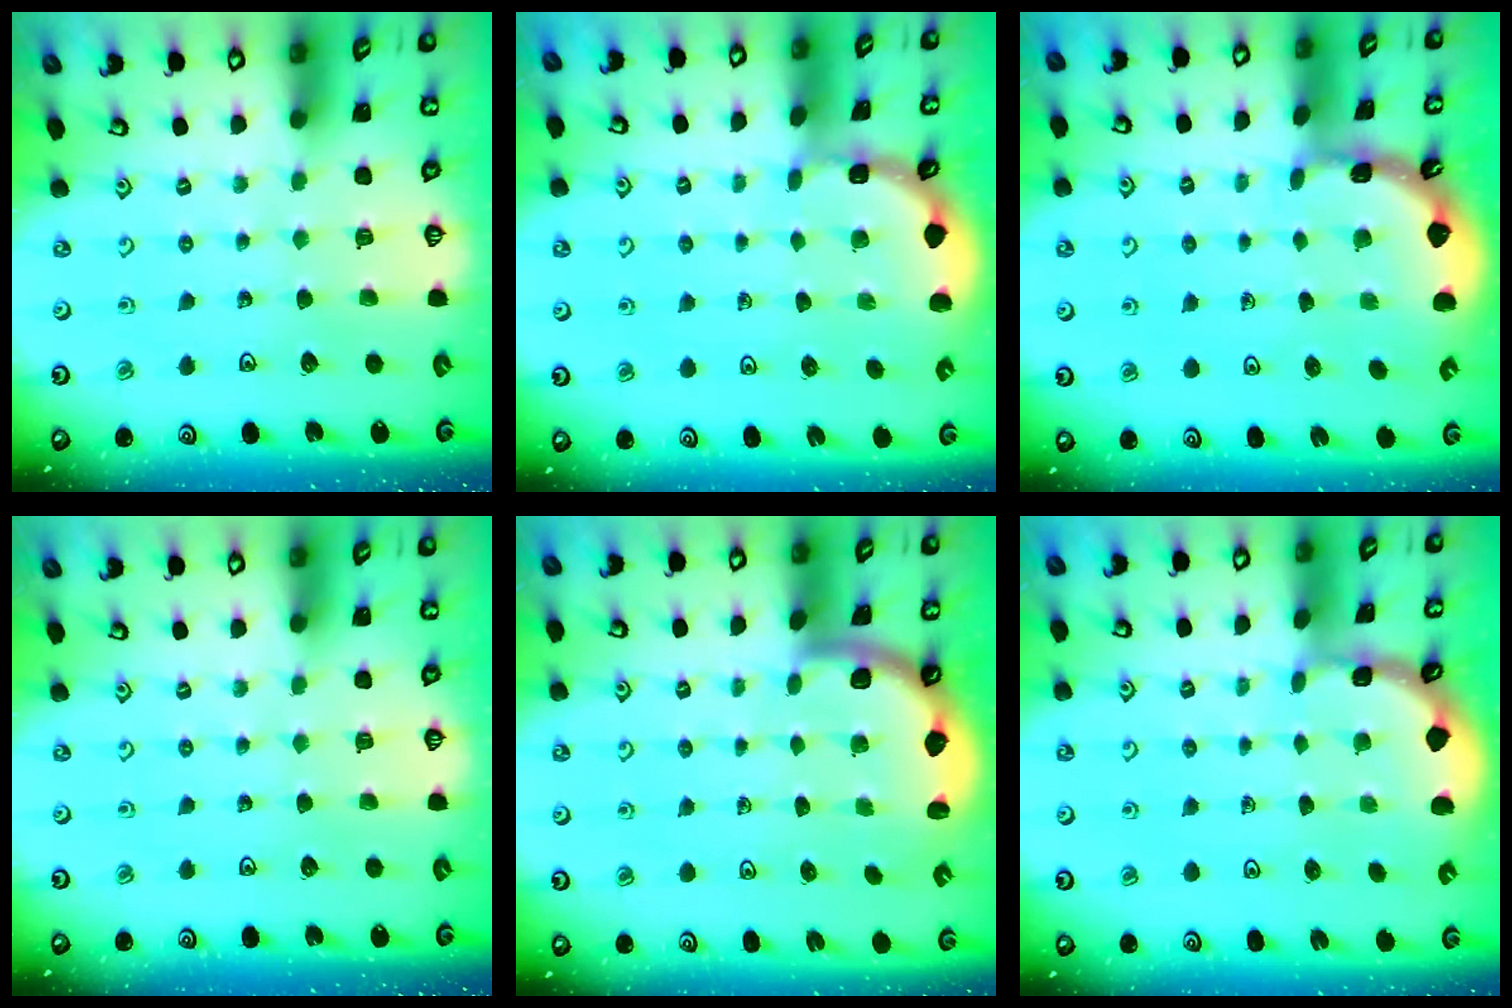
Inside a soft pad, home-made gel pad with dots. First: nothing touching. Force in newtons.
{"total": 1.1, "press": 1.1, "slide": 0.2}
{"total": 1.8, "press": 1.8, "slide": 0.1}
{"total": 0.0}
{"total": 1.8, "press": 1.8, "slide": 0.1}
{"total": 1.5, "press": 1.4, "slide": 0.3}